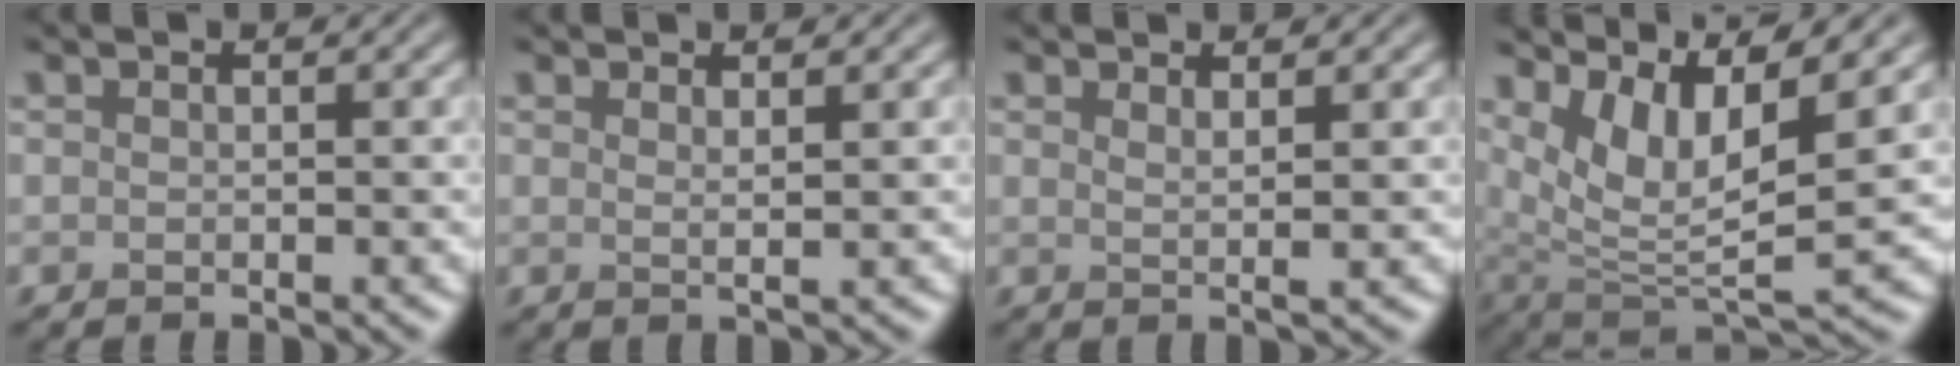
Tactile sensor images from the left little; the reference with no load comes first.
{"total": 1.3, "force": [0.8, 0.3, 1.0], "torque": [-0.010, 0.000, 0.012]}
{"total": 1.7, "force": [1.1, 0.4, 1.2], "torque": [-0.012, 0.000, 0.015]}
{"total": 7.1, "force": [3.9, 2.0, 5.6], "torque": [-0.118, -0.006, 0.081]}